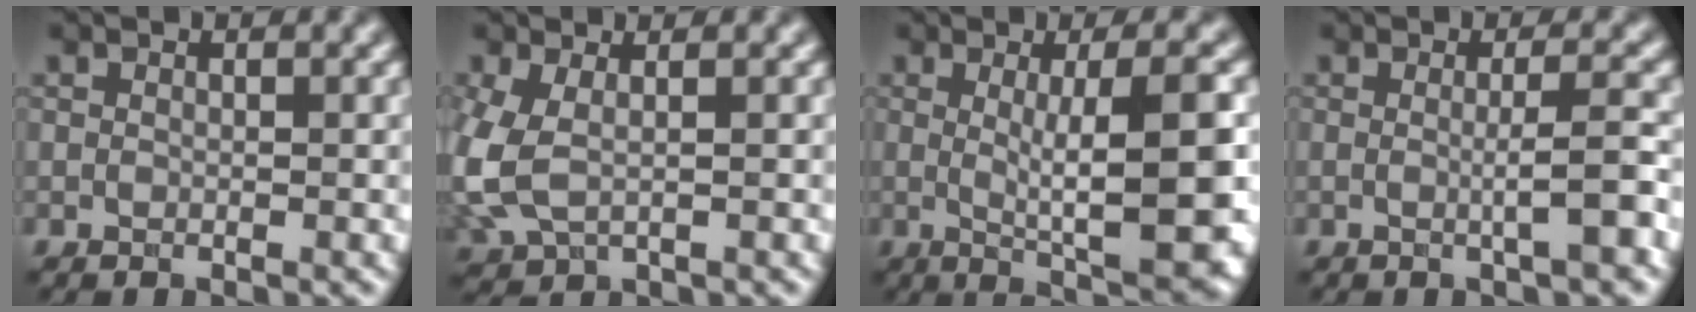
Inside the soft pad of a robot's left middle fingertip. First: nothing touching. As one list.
[{"total": 4.1, "force": [-0.1, 2.3, 3.4], "torque": [-0.100, -0.004, -0.002]}, {"total": 8.9, "force": [-0.1, 2.0, 8.7], "torque": [-0.110, -0.003, 0.000]}, {"total": 3.1, "force": [-0.3, 0.5, 3.0], "torque": [-0.044, -0.002, -0.013]}]